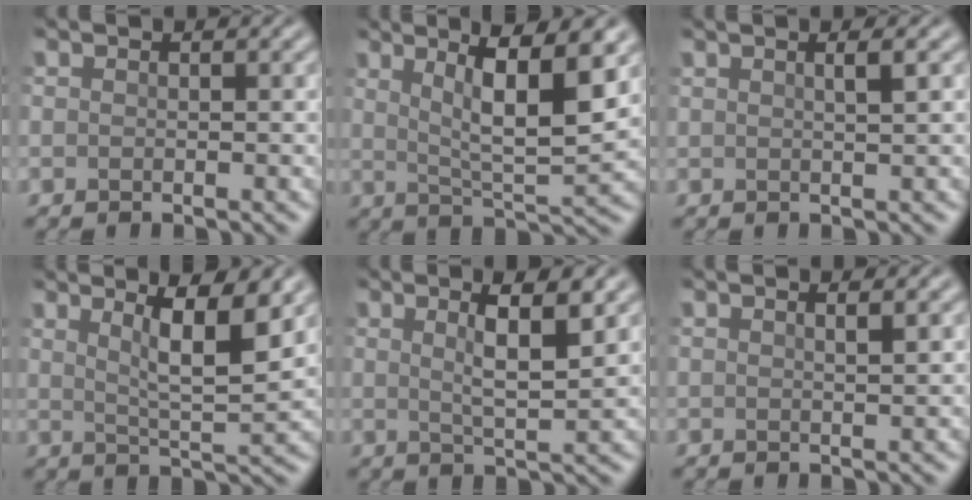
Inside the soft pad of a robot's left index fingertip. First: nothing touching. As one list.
[{"total": 8.3, "force": [2.9, 2.0, 7.5], "torque": [-0.118, -0.002, 0.051]}, {"total": 1.7, "force": [0.7, 0.5, 1.5], "torque": [-0.013, 0.005, -0.001]}, {"total": 7.2, "force": [3.4, 1.7, 6.2], "torque": [-0.084, 0.005, 0.049]}, {"total": 4.9, "force": [1.9, 1.0, 4.4], "torque": [-0.070, -0.003, 0.030]}, {"total": 1.7, "force": [1.0, 0.5, 1.2], "torque": [-0.006, 0.006, 0.002]}]